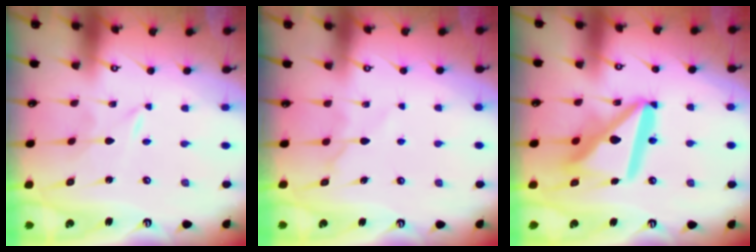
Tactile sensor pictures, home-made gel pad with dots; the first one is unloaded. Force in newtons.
{"total": 6.4, "press": 6.3, "slide": 0.8}
{"total": 18.4, "press": 18.3, "slide": 2.1}